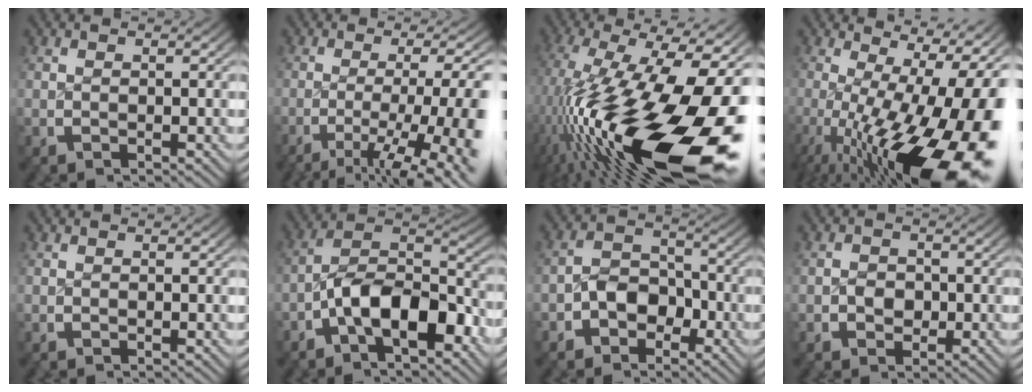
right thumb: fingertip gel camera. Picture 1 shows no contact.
{"total": 9.5, "force": [-3.9, 4.1, 7.6], "torque": [-0.128, -0.026, -0.045]}
{"total": 22.7, "force": [-3.1, 10.5, 19.9], "torque": [-0.339, -0.042, -0.014]}
{"total": 18.2, "force": [-2.9, 9.3, 15.3], "torque": [-0.246, -0.058, -0.008]}
{"total": 0.0}
{"total": 9.9, "force": [-3.2, 5.8, 7.3], "torque": [-0.131, -0.024, -0.049]}
{"total": 4.8, "force": [-2.4, 3.5, 2.2], "torque": [-0.036, -0.013, -0.037]}
{"total": 2.0, "force": [-0.3, 1.7, 1.1], "torque": [-0.021, -0.007, -0.003]}